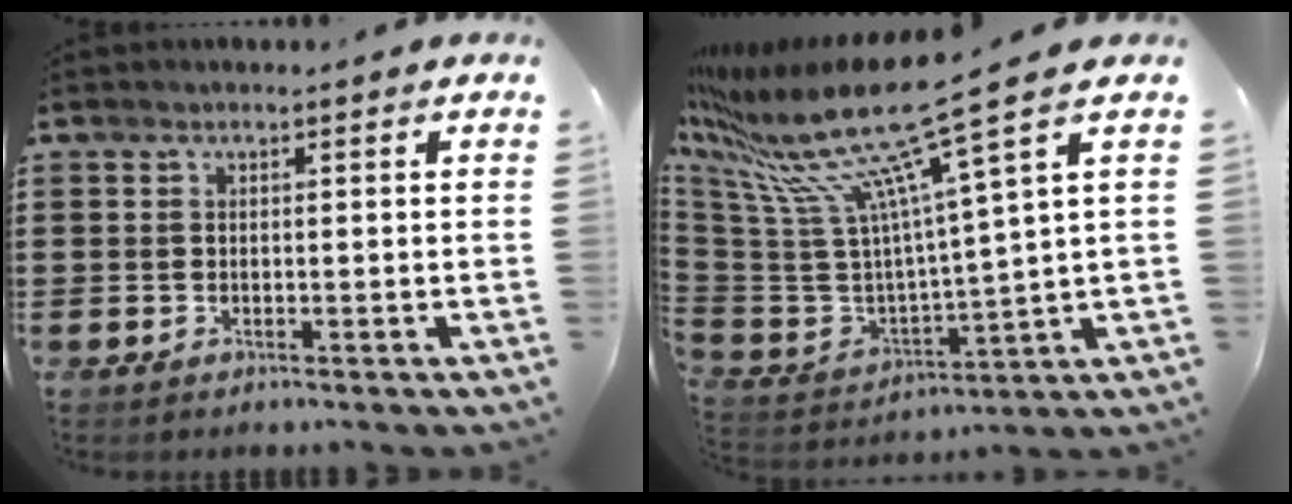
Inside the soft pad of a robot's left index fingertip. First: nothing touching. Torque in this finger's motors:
{"motor_torque": [1.25, -0.89, 1.05, 0.21]}